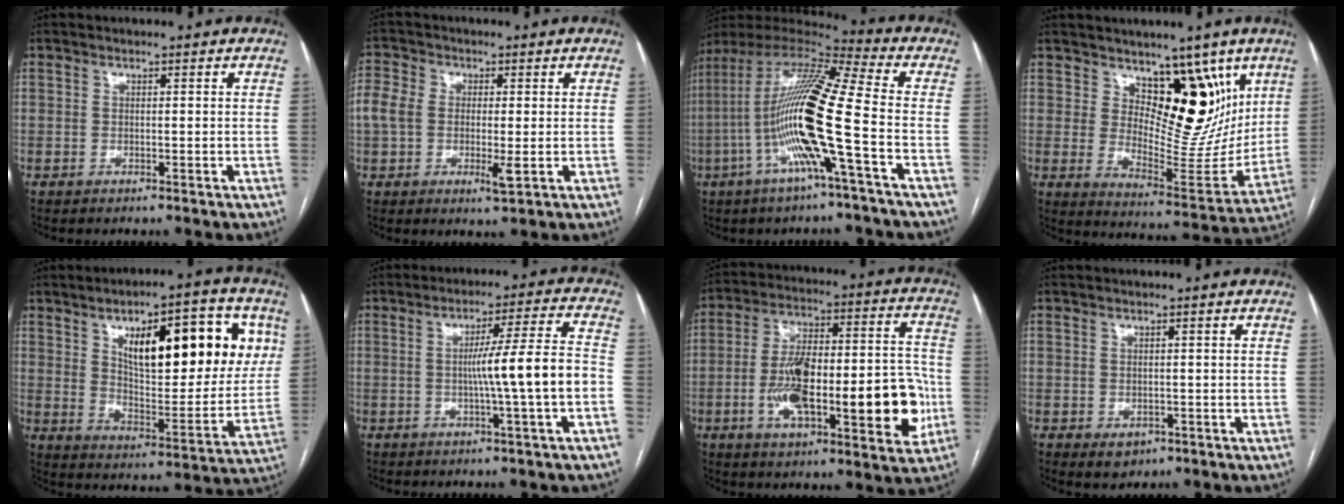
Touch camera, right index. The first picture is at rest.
{"total": 7.8, "force": [-0.6, 4.2, 6.5], "torque": [-0.139, 0.006, -0.009]}
{"total": 19.2, "force": [-4.2, 0.3, 18.7], "torque": [-0.366, 0.003, -0.091]}
{"total": 12.9, "force": [7.5, 6.5, 8.4], "torque": [-0.101, -0.012, 0.133]}
{"total": 22.4, "force": [7.9, 8.0, 19.3], "torque": [-0.273, 0.020, 0.124]}
{"total": 9.9, "force": [-1.7, -1.4, 9.7], "torque": [-0.150, 0.008, -0.026]}
{"total": 23.6, "force": [-5.4, 6.7, 22.0], "torque": [-0.314, 0.026, -0.068]}
{"total": 2.2, "force": [-0.8, 1.8, 1.0], "torque": [-0.010, -0.002, 0.000]}